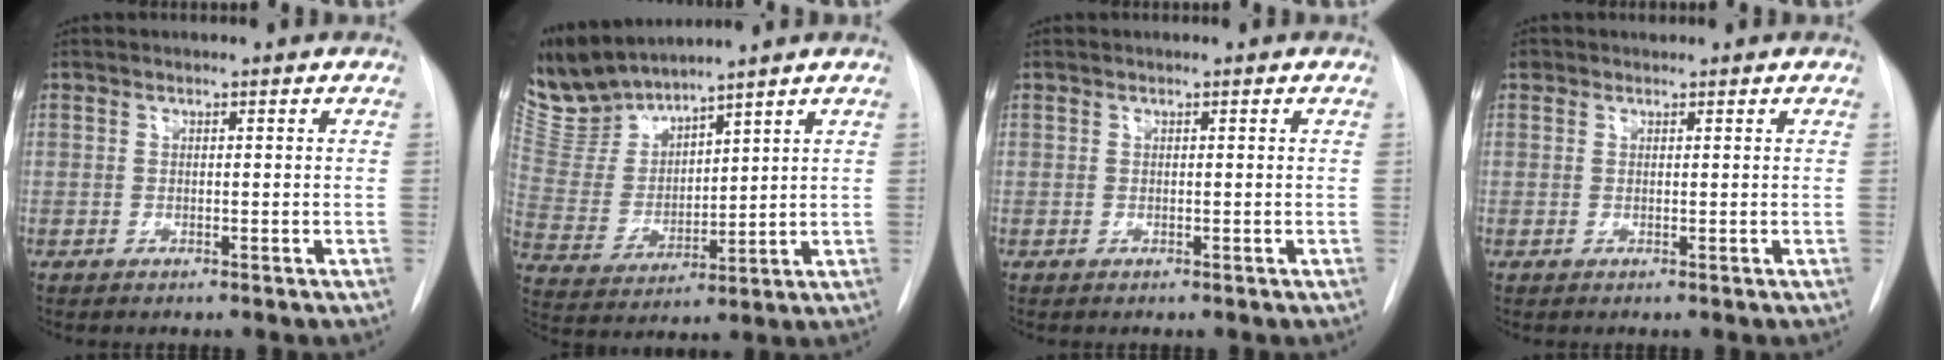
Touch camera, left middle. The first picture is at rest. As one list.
[{"total": 10.7, "force": [10.3, 1.4, 2.6], "torque": [-0.076, 0.004, 0.225]}, {"total": 0.0}, {"total": 0.7, "force": [0.5, 0.5, 0.0], "torque": [-0.002, 0.007, 0.007]}]